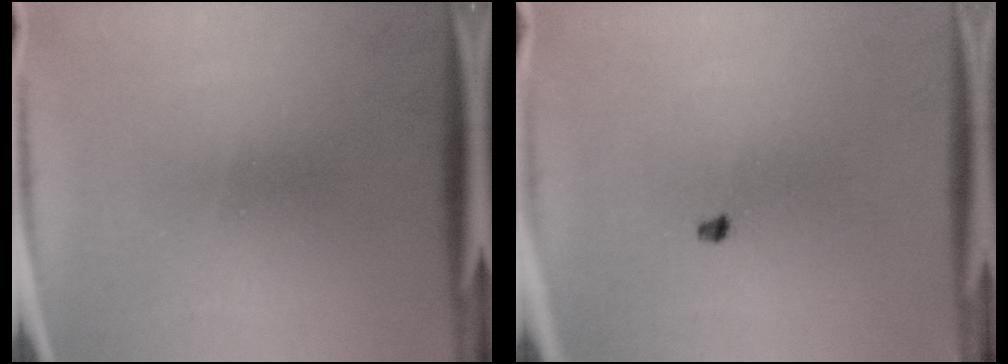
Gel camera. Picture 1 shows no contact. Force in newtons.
{"total": 1.1}